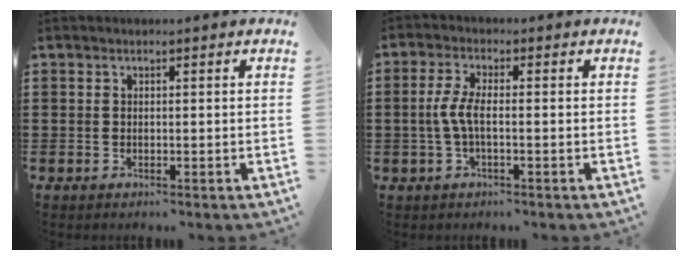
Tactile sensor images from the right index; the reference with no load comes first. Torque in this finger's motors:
{"motor_torque": [0.80, -0.01, 0.40, 0.15]}